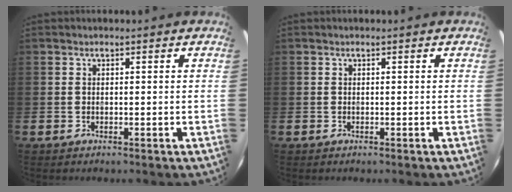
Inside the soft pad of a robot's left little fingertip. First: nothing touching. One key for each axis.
{"total": 0.0}